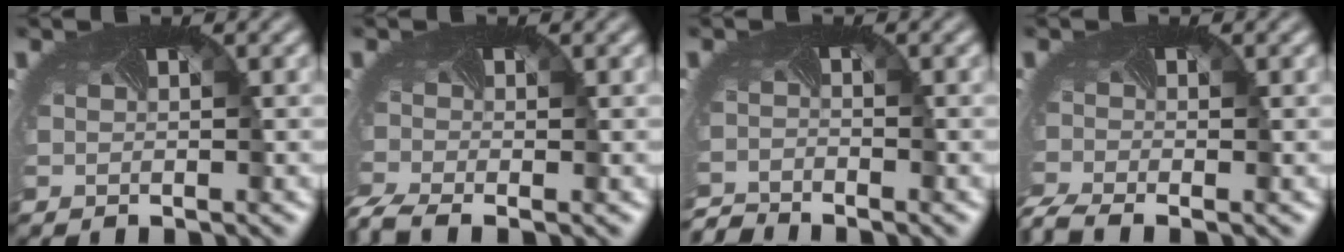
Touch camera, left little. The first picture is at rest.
{"total": 4.3, "force": [-3.2, 1.4, 2.5], "torque": [-0.068, -0.024, -0.064]}
{"total": 2.5, "force": [-2.4, -0.3, -0.6], "torque": [0.000, -0.019, -0.053]}
{"total": 4.0, "force": [-3.2, 1.1, 2.1], "torque": [-0.059, -0.024, -0.065]}